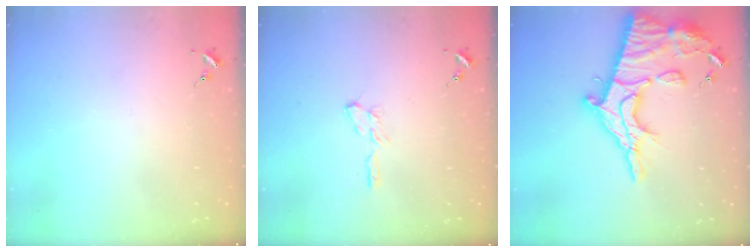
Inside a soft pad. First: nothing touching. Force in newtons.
{"total": 6.0, "press": 6.0, "slide": 0.7}
{"total": 24.8, "press": 24.7, "slide": 2.4}